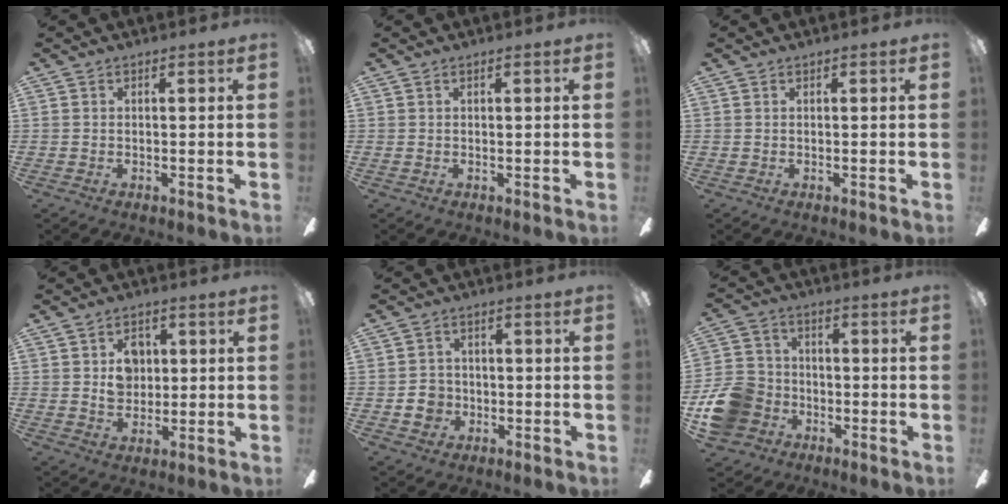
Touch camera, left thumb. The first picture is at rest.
{"total": 0.0}
{"total": 0.0}
{"total": 7.0, "force": [1.3, 5.6, 3.9], "torque": [-0.056, 0.004, 0.019]}
{"total": 4.8, "force": [-1.4, 4.3, 1.6], "torque": [-0.035, 0.009, -0.023]}
{"total": 13.6, "force": [-5.6, 11.1, 5.4], "torque": [-0.125, 0.047, -0.097]}